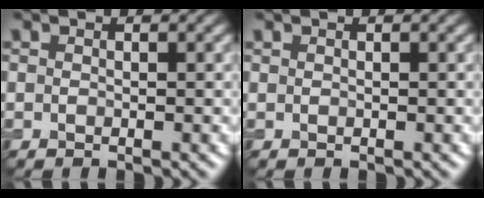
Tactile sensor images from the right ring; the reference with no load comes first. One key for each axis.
{"total": 0.0}